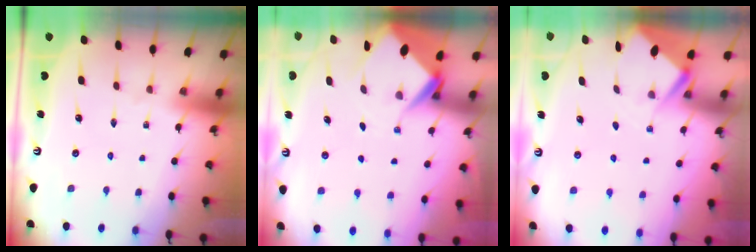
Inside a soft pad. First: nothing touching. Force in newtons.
{"total": 6.1, "press": 6.0, "slide": 0.6}
{"total": 2.7, "press": 2.7, "slide": 0.4}